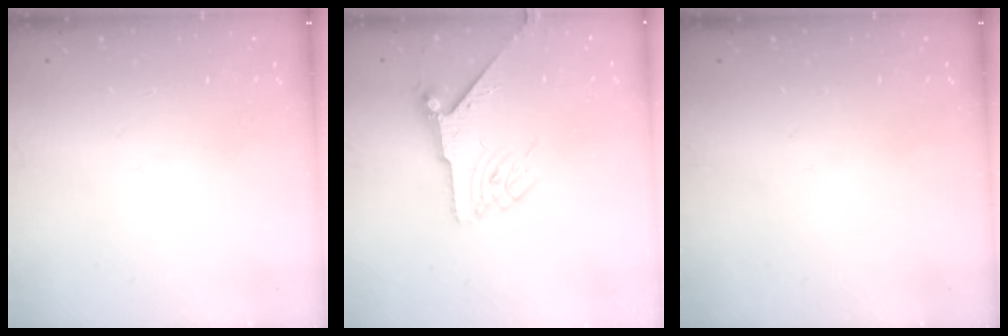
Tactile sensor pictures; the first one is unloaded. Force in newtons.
{"total": 6.0, "press": 6.0, "slide": 0.7}
{"total": 0.0}